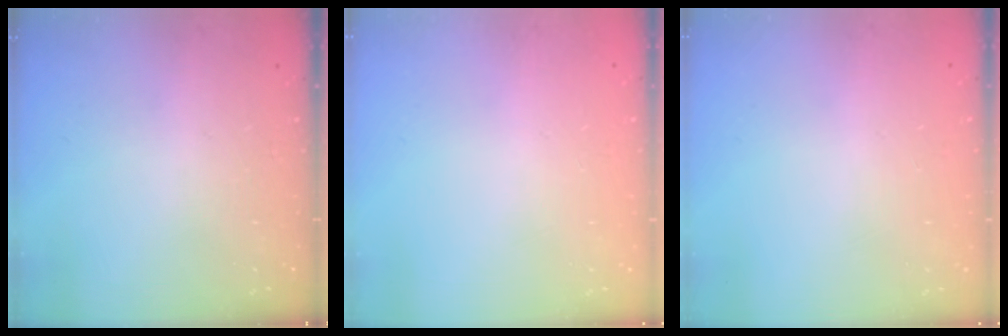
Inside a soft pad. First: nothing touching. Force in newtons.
{"total": 0.0}
{"total": 0.5, "press": 0.5, "slide": 0.1}